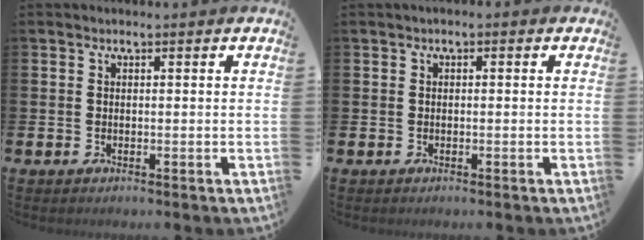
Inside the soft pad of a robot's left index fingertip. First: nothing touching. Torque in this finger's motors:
{"motor_torque": [1.06, -1.08, 0.31, 0.04]}